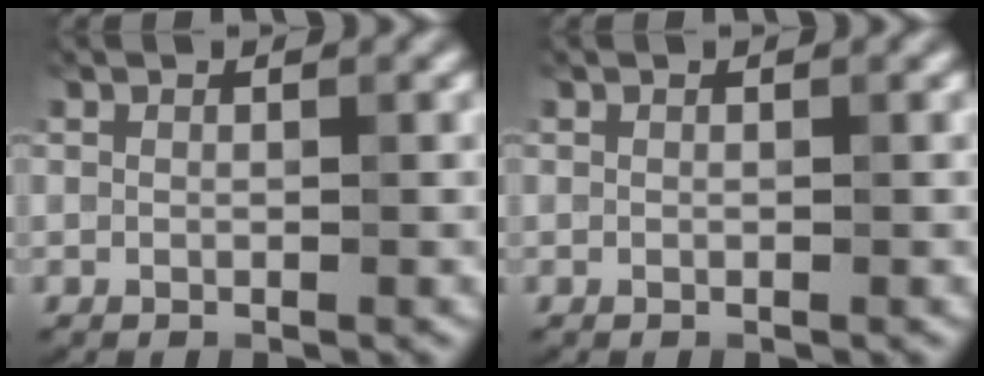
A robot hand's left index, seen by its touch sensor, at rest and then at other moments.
{"total": 0.0}